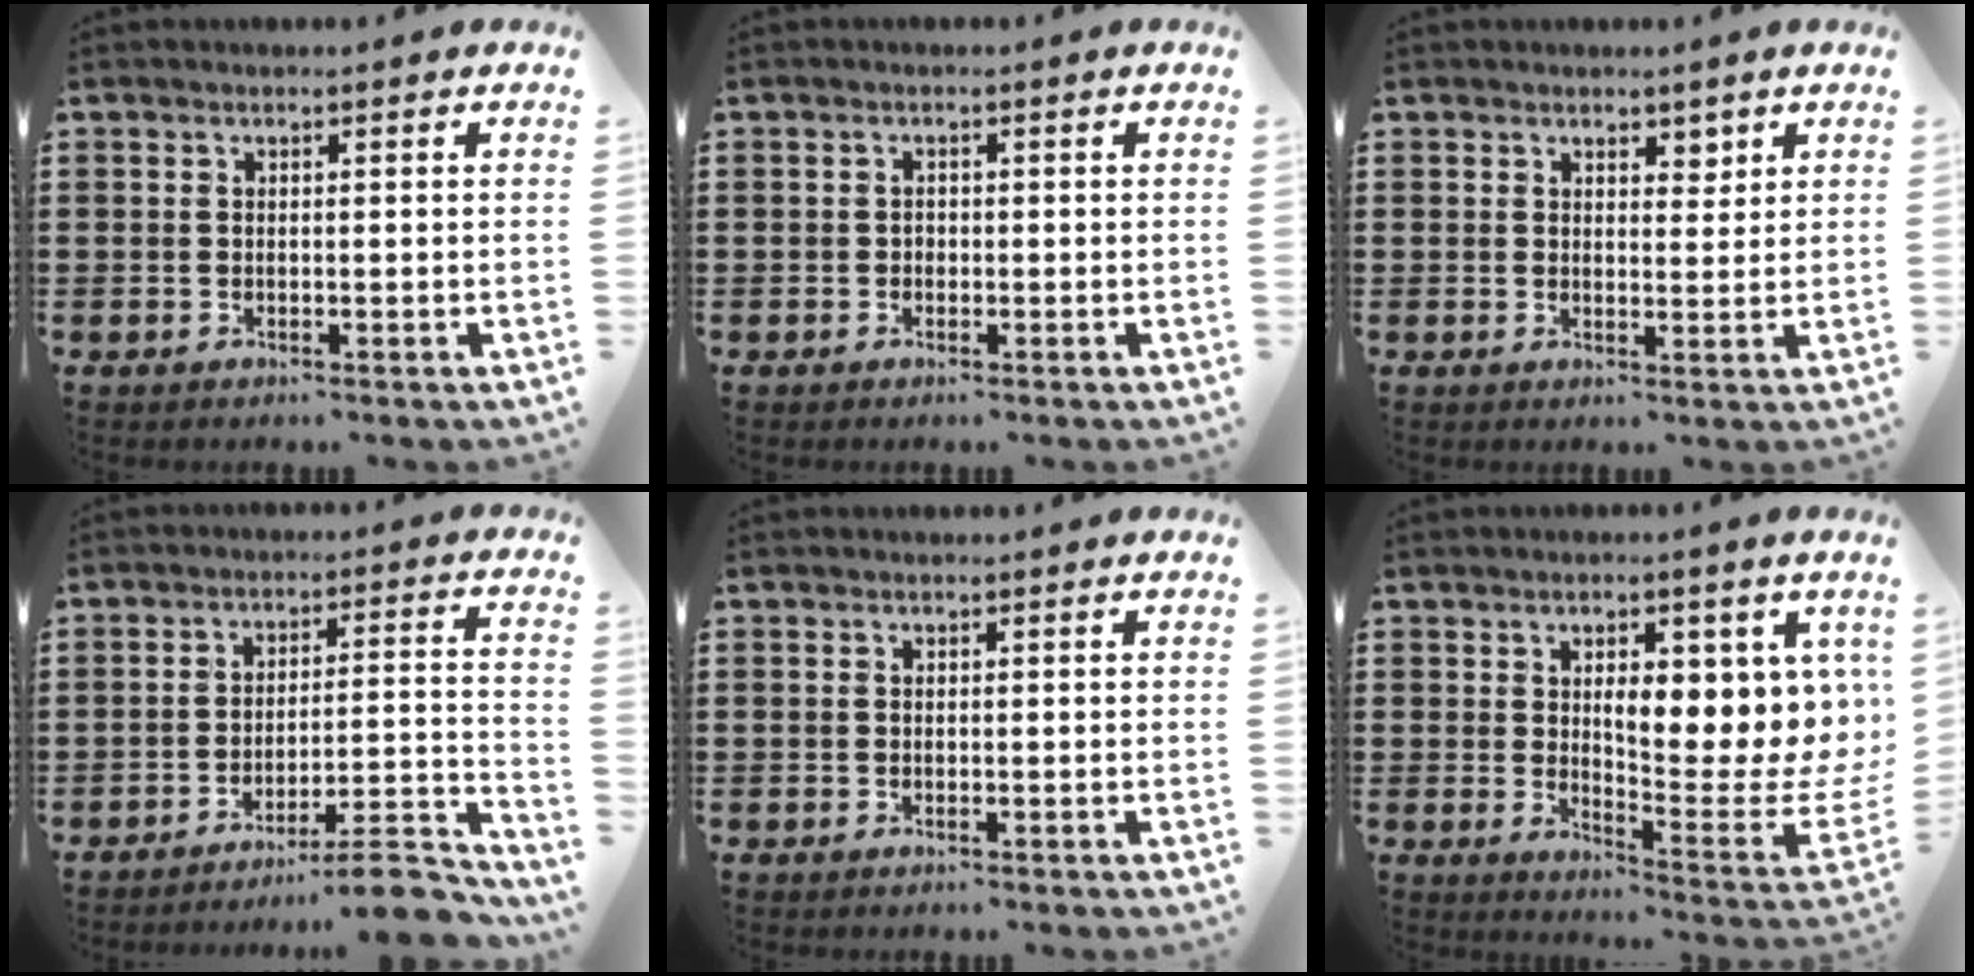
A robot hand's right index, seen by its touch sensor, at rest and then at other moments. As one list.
[{"total": 0.8, "force": [-0.4, 0.6, 0.3], "torque": [-0.009, 0.001, -0.009]}, {"total": 2.6, "force": [2.0, 1.5, 0.8], "torque": [-0.006, 0.003, 0.032]}, {"total": 8.4, "force": [-7.5, 0.3, 3.9], "torque": [-0.053, 0.006, -0.140]}, {"total": 0.0}, {"total": 8.4, "force": [3.2, 3.4, 7.0], "torque": [-0.093, -0.039, 0.044]}]